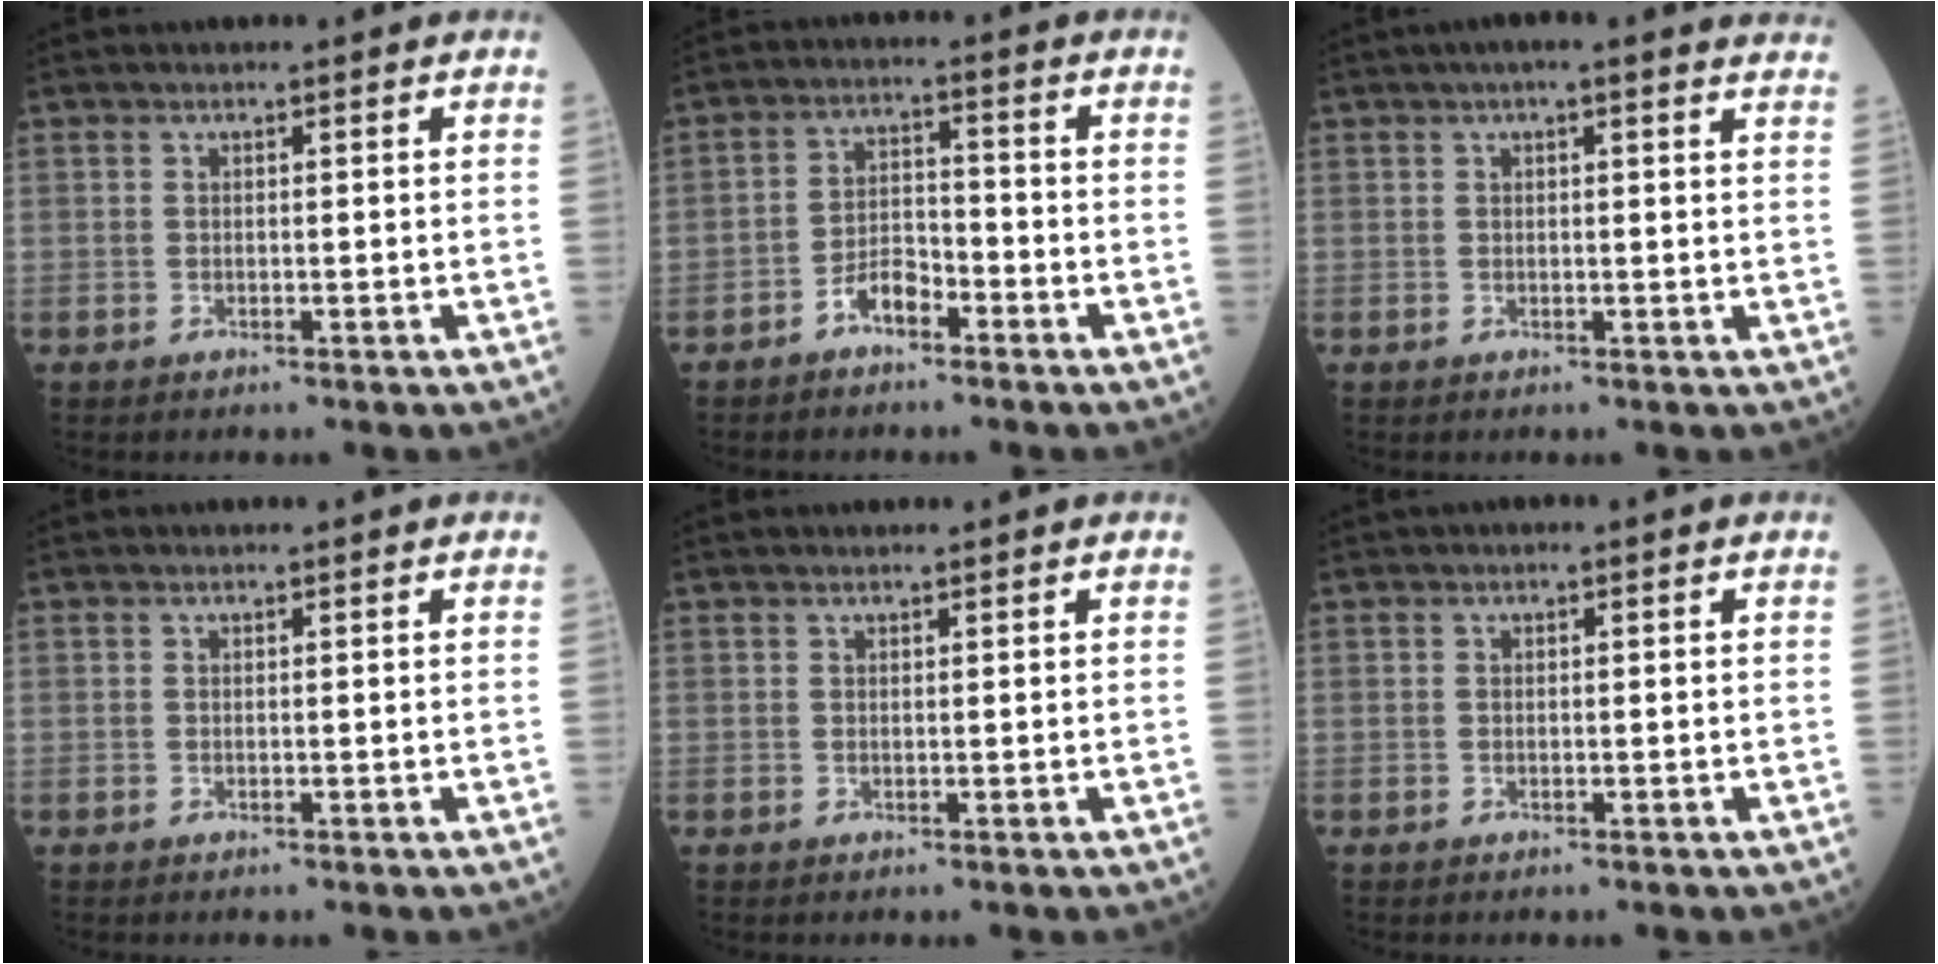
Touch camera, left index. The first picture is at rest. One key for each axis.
{"total": 4.4, "fx": -3.0, "fy": 1.9, "fz": 2.6, "tx": -0.050, "ty": 0.010, "tz": -0.059}
{"total": 7.9, "fx": 6.1, "fy": 1.3, "fz": 4.8, "tx": -0.061, "ty": 0.022, "tz": 0.059}
{"total": 0.0}
{"total": 0.6, "fx": 0.6, "fy": 0.1, "fz": 0.2, "tx": -0.005, "ty": 0.008, "tz": 0.011}
{"total": 0.0}